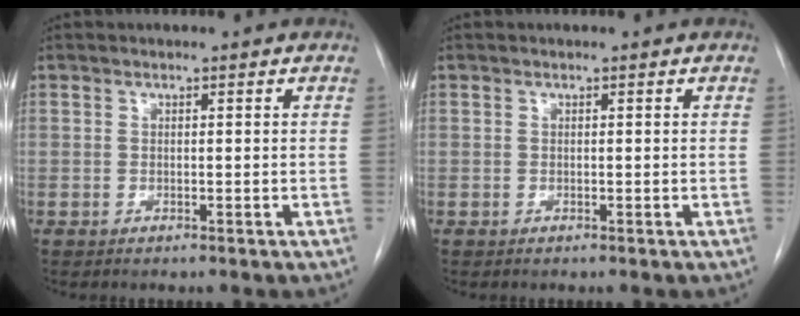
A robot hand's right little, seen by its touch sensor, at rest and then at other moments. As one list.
[{"total": 0.0}]